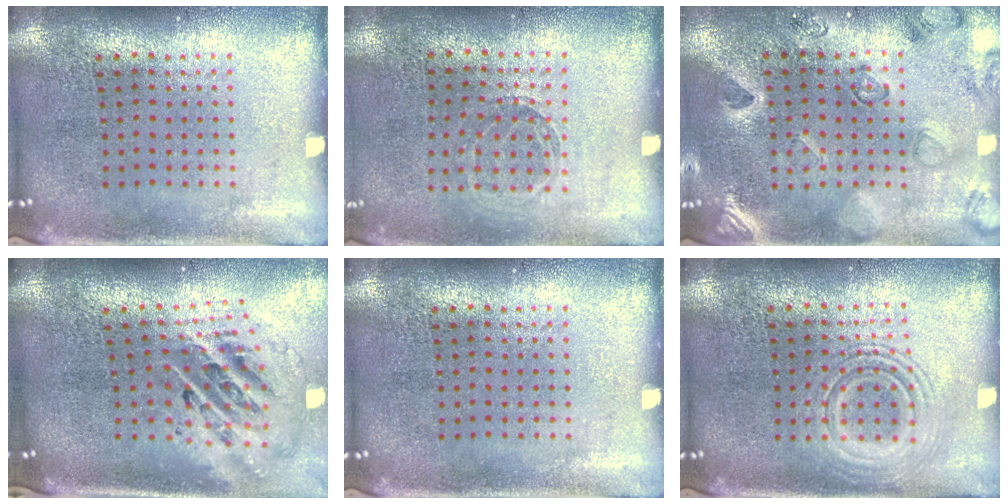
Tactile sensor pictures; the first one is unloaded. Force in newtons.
{"total": 0.9, "press": 0.9, "slide": 0.2}
{"total": 2.3, "press": 2.0, "slide": 1.1}
{"total": 2.8, "press": 1.9, "slide": 2.1}
{"total": 0.0}
{"total": 2.6, "press": 2.6, "slide": 0.5}